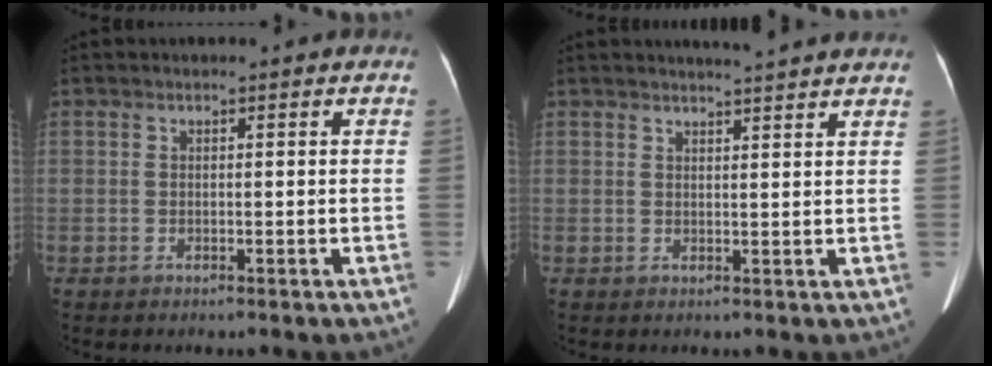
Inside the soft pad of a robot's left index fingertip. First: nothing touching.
{"total": 6.3, "force": [5.9, -0.6, 2.3], "torque": [-0.033, 0.010, 0.063]}